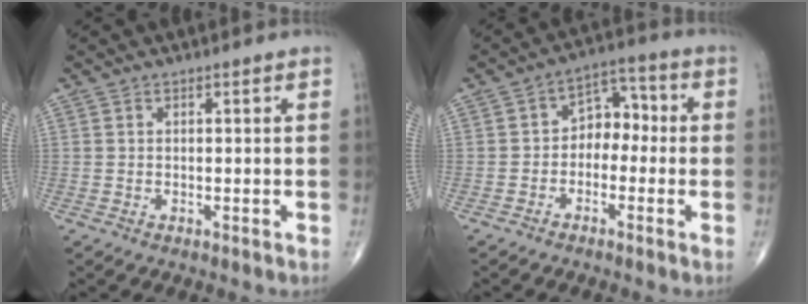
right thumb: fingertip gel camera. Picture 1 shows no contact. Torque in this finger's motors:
{"motor_torque": [-0.37, -0.14, -0.31, -0.16, 0.06]}